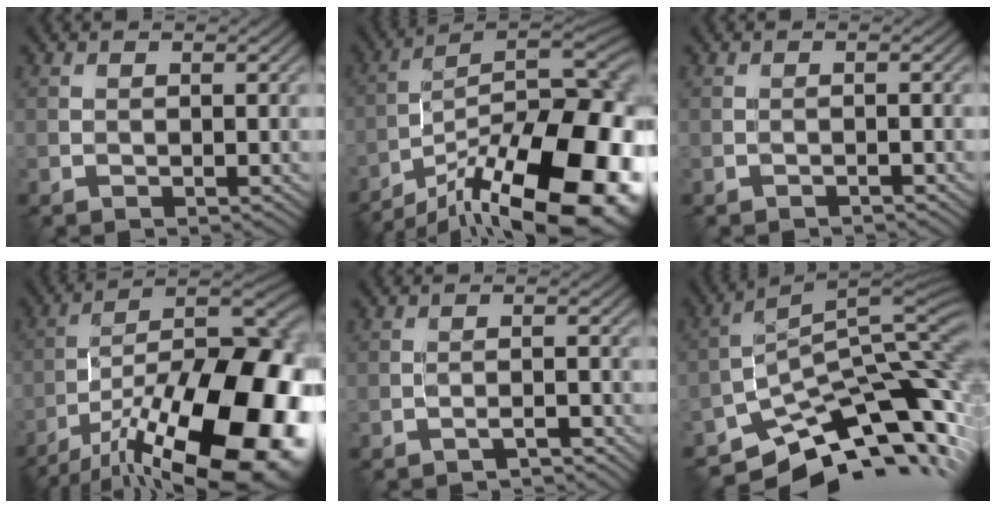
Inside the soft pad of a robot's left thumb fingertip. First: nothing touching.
{"total": 20.8, "force": [-12.4, 7.3, 15.0], "torque": [-0.193, -0.022, -0.195]}
{"total": 0.8, "force": [-0.8, 0.1, 0.2], "torque": [-0.002, 0.002, -0.015]}
{"total": 21.4, "force": [-11.0, 8.4, 16.4], "torque": [-0.237, -0.040, -0.163]}
{"total": 2.1, "force": [-1.9, 0.3, 0.8], "torque": [-0.009, 0.006, -0.038]}
{"total": 13.9, "force": [-8.7, 5.3, 9.4], "torque": [-0.171, -0.010, -0.138]}